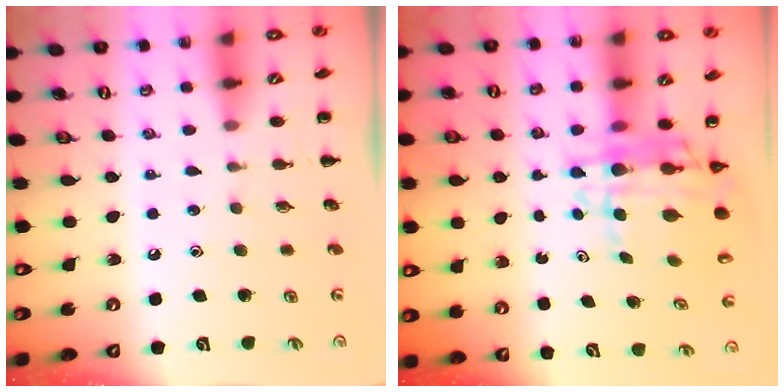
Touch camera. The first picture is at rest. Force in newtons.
{"total": 9.2, "press": 8.7, "slide": 3.2}